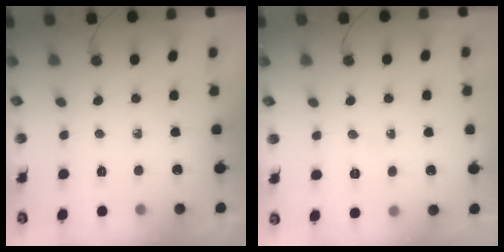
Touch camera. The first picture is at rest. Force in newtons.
{"total": 2.8, "press": 2.6, "slide": 0.9}